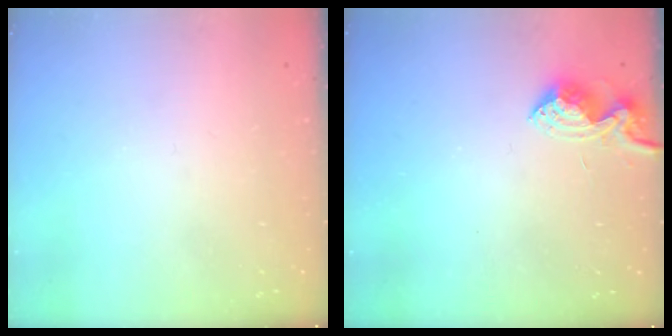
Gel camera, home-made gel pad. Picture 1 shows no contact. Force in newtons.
{"total": 7.1, "press": 7.0, "slide": 0.7}